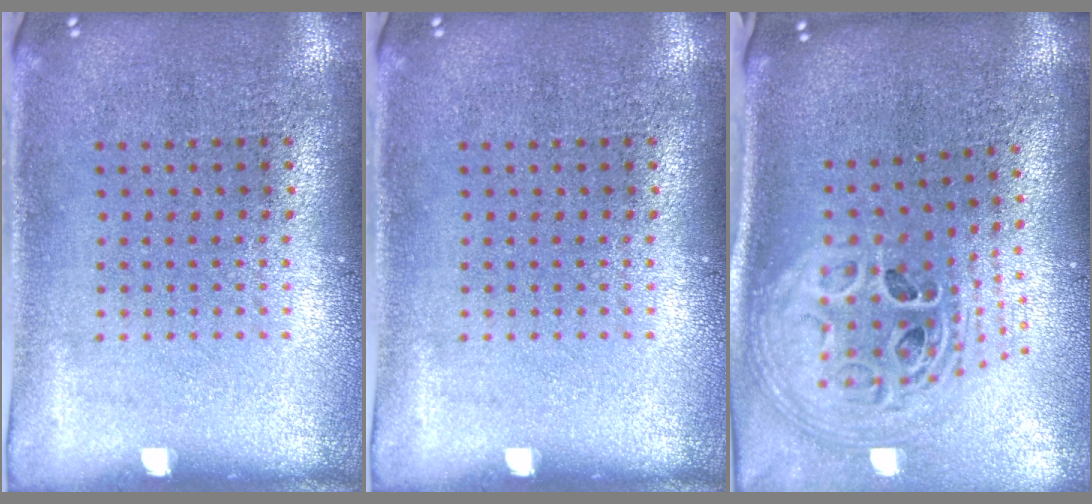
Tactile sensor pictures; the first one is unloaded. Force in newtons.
{"total": 0.0}
{"total": 2.9, "press": 2.0, "slide": 2.0}